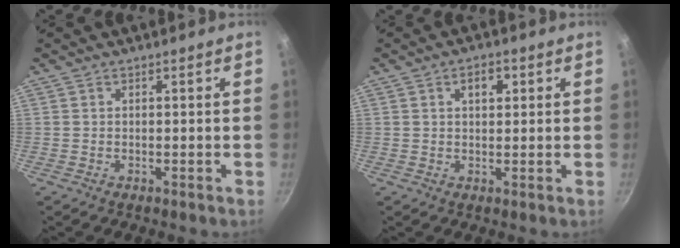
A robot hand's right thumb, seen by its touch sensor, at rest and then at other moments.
{"total": 3.6, "force": [1.4, 2.1, 2.6], "torque": [-0.023, 0.003, 0.020]}